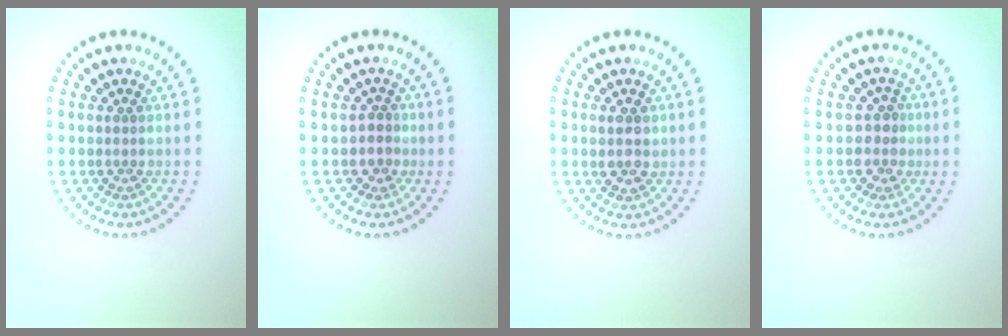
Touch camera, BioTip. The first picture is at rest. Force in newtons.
{"total": 1.5, "press": 1.2, "slide": 1.0}
{"total": 2.3, "press": 2.2, "slide": 0.8}
{"total": 1.8, "press": 1.6, "slide": 1.0}